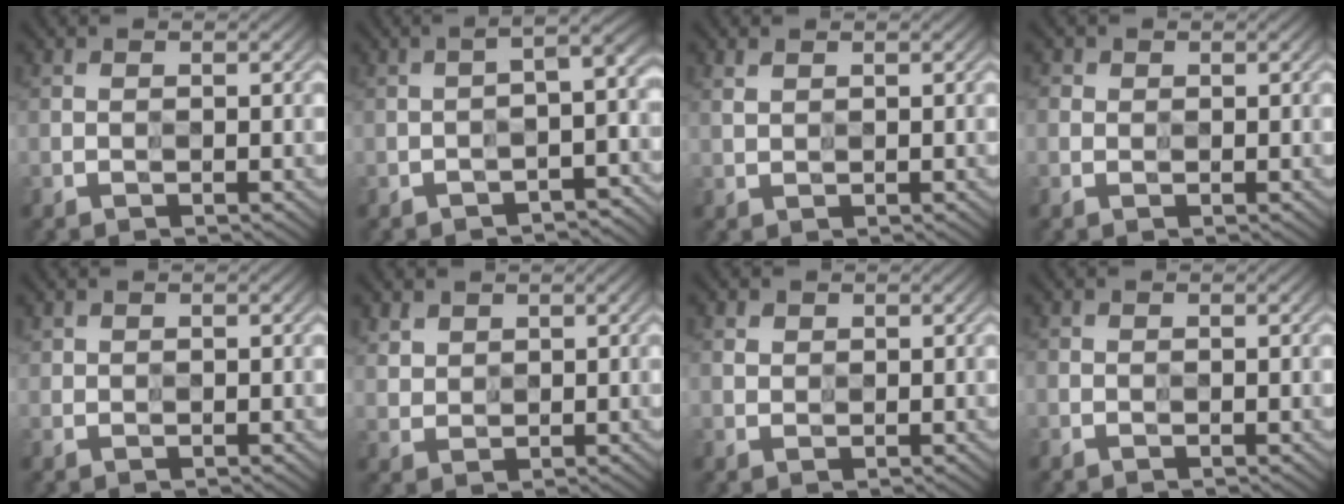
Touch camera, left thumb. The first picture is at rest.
{"total": 9.4, "force": [-4.0, 3.5, 7.8], "torque": [-0.086, 0.001, -0.046]}
{"total": 1.6, "force": [1.4, 0.7, 0.5], "torque": [-0.017, 0.003, 0.032]}
{"total": 1.5, "force": [0.7, 1.4, 0.1], "torque": [-0.003, 0.001, 0.008]}
{"total": 1.1, "force": [0.9, 0.6, 0.1], "torque": [-0.008, 0.001, 0.020]}
{"total": 3.3, "force": [2.6, 2.0, 0.2], "torque": [-0.019, 0.001, 0.061]}
{"total": 1.8, "force": [1.3, 1.2, -0.1], "torque": [-0.003, 0.001, 0.026]}
{"total": 0.6, "force": [-0.2, 0.4, 0.3], "torque": [-0.009, -0.001, -0.007]}